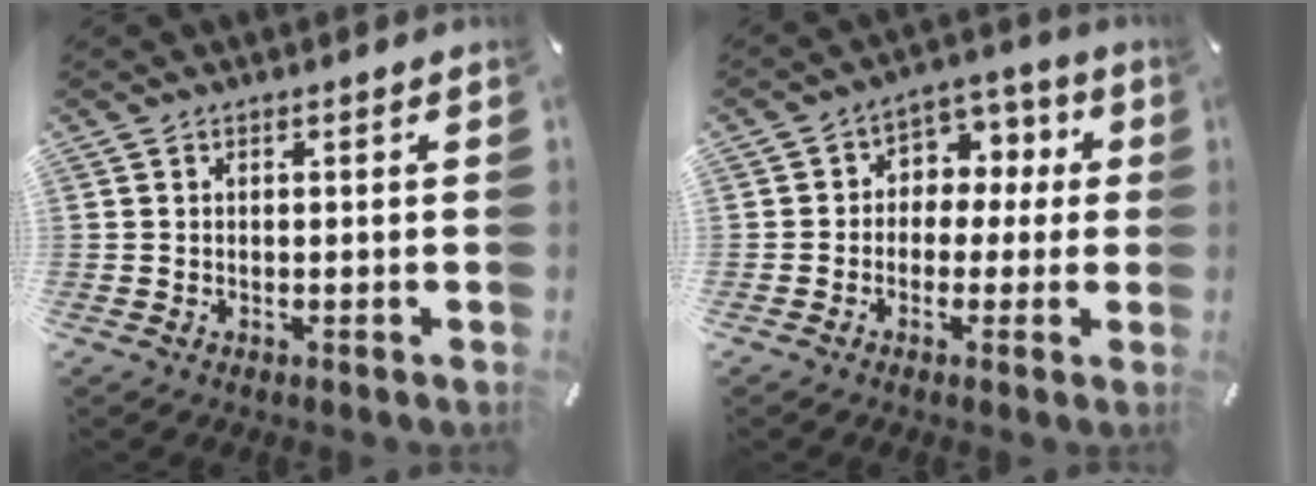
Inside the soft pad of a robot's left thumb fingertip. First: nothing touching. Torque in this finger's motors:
{"motor_torque": [-0.03, -0.09, 0.30, 0.27, -0.03]}